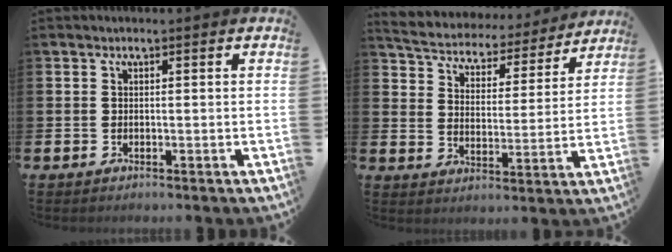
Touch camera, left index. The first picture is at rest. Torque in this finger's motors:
{"motor_torque": [1.05, -1.09, 0.42, 0.06]}